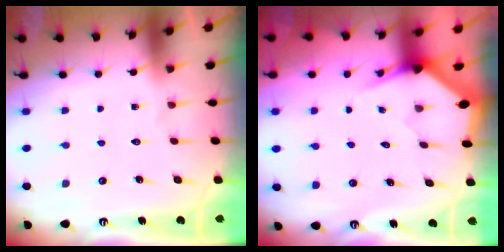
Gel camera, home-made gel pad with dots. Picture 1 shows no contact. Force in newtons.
{"total": 2.8, "press": 2.8, "slide": 0.1}